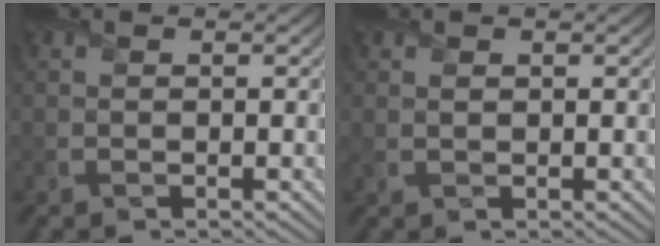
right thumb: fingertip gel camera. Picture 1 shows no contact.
{"total": 0.8, "force": [0.4, 0.4, 0.4], "torque": [-0.014, -0.003, 0.011]}